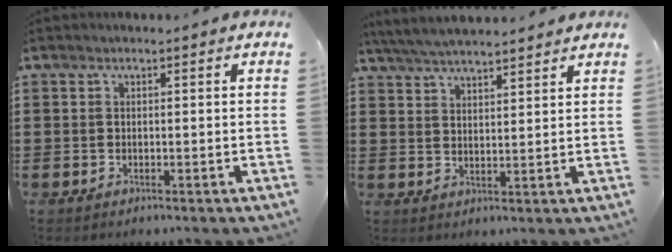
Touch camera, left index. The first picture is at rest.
{"total": 4.6, "force": [4.4, 0.1, 1.2], "torque": [-0.039, -0.015, 0.081]}